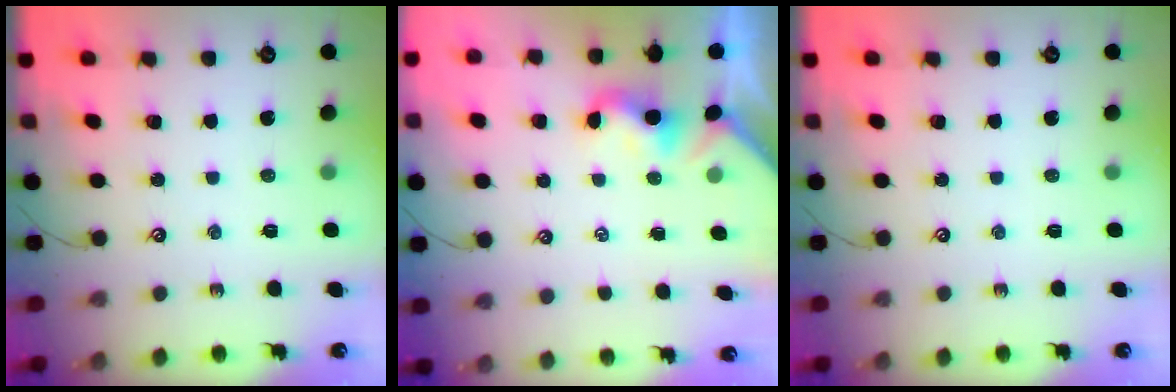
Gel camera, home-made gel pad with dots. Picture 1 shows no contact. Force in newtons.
{"total": 1.8, "press": 1.7, "slide": 0.5}
{"total": 0.0}